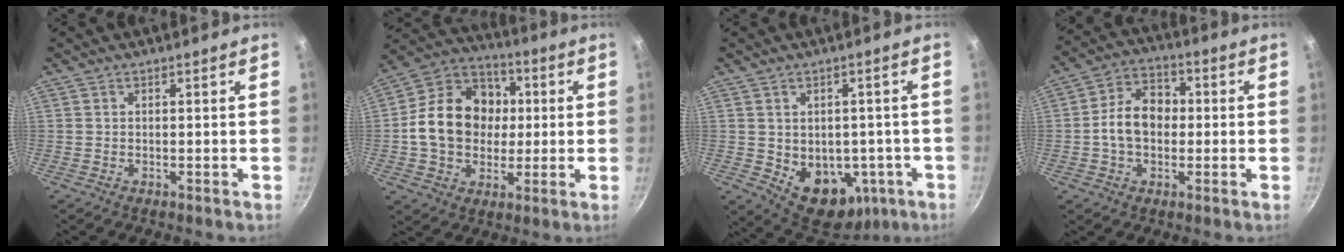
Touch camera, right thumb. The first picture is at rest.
{"total": 17.9, "force": [0.6, 14.4, 10.5], "torque": [-0.146, 0.029, 0.002]}
{"total": 13.2, "force": [-3.0, 9.7, 8.5], "torque": [-0.074, -0.001, -0.016]}
{"total": 10.1, "force": [-0.4, 7.4, 6.9], "torque": [-0.085, 0.028, -0.020]}